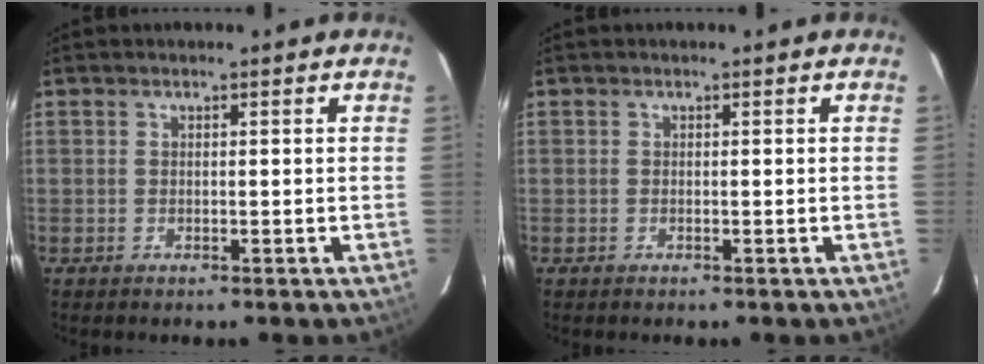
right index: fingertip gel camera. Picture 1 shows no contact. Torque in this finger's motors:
{"motor_torque": [0.11, 0.02, 0.05, 0.01]}